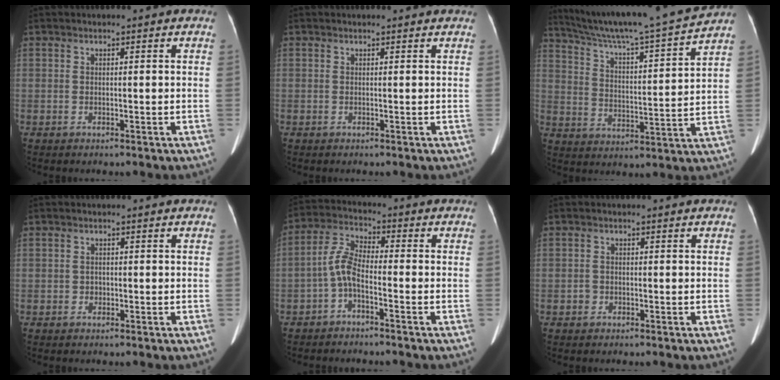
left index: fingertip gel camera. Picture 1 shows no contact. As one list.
[{"total": 1.5, "force": [1.5, 0.3, 0.2], "torque": [-0.013, 0.012, 0.009]}, {"total": 18.6, "force": [16.8, -1.7, 7.7], "torque": [-0.138, -0.024, 0.254]}, {"total": 0.8, "force": [-0.3, 0.7, 0.1], "torque": [-0.001, 0.002, -0.007]}, {"total": 5.1, "force": [-2.2, 1.7, 4.3], "torque": [-0.097, 0.016, -0.047]}, {"total": 1.0, "force": [-0.5, 0.9, 0.1], "torque": [-0.001, 0.003, -0.012]}]